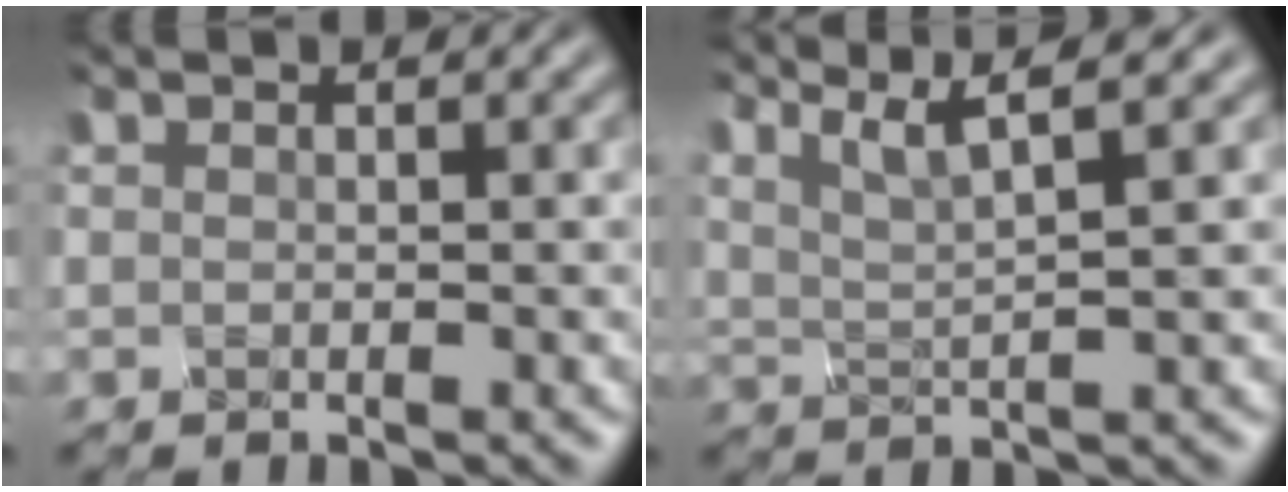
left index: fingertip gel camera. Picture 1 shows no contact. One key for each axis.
{"total": 8.4, "fx": 5.7, "fy": 2.2, "fz": 5.8, "tx": -0.129, "ty": 0.028, "tz": 0.077}